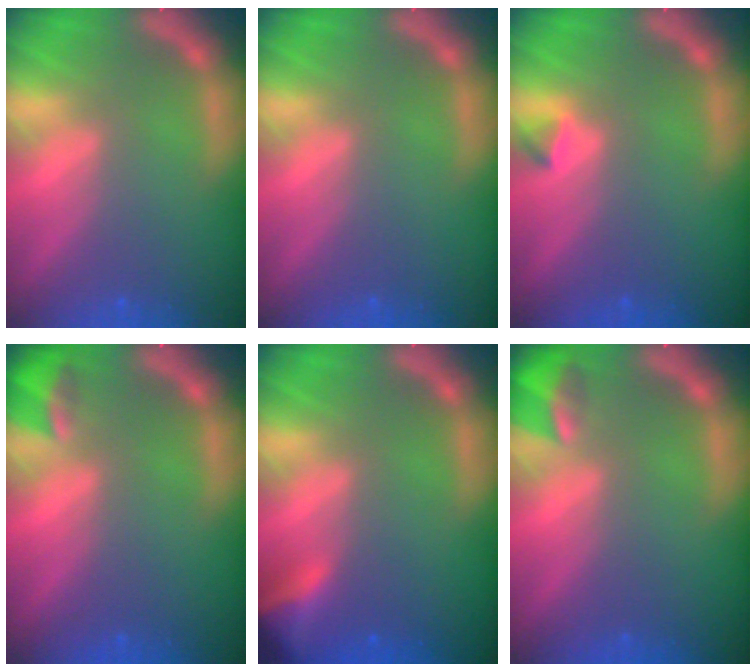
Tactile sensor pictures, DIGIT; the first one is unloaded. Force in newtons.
{"total": 0.0}
{"total": 0.9}
{"total": 2.4}
{"total": 4.4}
{"total": 2.9}